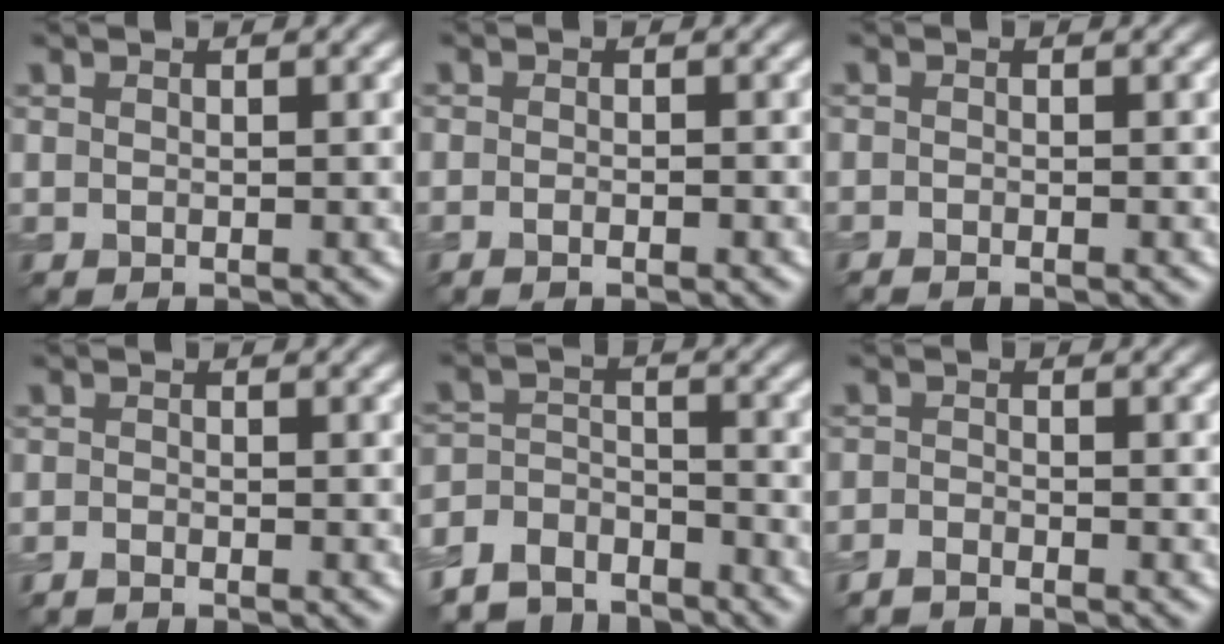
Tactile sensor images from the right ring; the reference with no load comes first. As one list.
[{"total": 1.7, "force": [-0.5, 0.7, 1.4], "torque": [-0.008, 0.001, -0.013]}, {"total": 0.7, "force": [-0.6, 0.1, 0.4], "torque": [-0.007, -0.002, -0.010]}, {"total": 0.9, "force": [-0.8, 0.2, 0.4], "torque": [-0.007, -0.003, -0.019]}, {"total": 6.4, "force": [-5.6, 2.8, 1.0], "torque": [-0.020, -0.008, -0.111]}, {"total": 1.7, "force": [-1.6, 0.4, 0.4], "torque": [-0.008, -0.002, -0.037]}]